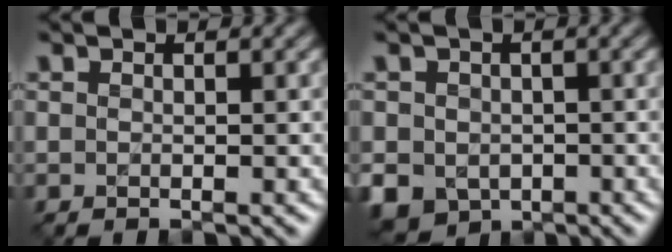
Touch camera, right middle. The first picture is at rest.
{"total": 6.2, "force": [-2.1, 5.3, 2.5], "torque": [-0.045, -0.023, -0.040]}